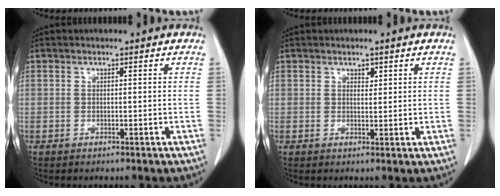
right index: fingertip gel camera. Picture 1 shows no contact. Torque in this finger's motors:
{"motor_torque": [-0.11, 0.12, -0.01, -0.01]}